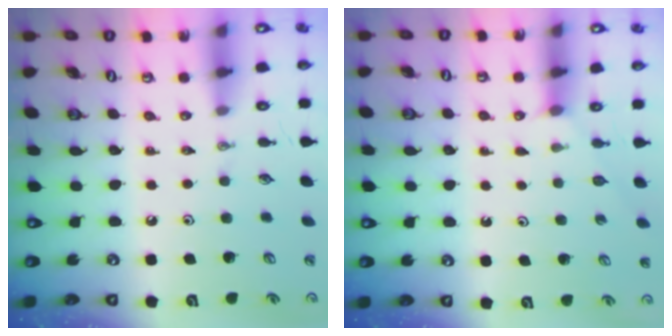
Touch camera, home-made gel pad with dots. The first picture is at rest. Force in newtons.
{"total": 1.7, "press": 1.7, "slide": 0.2}